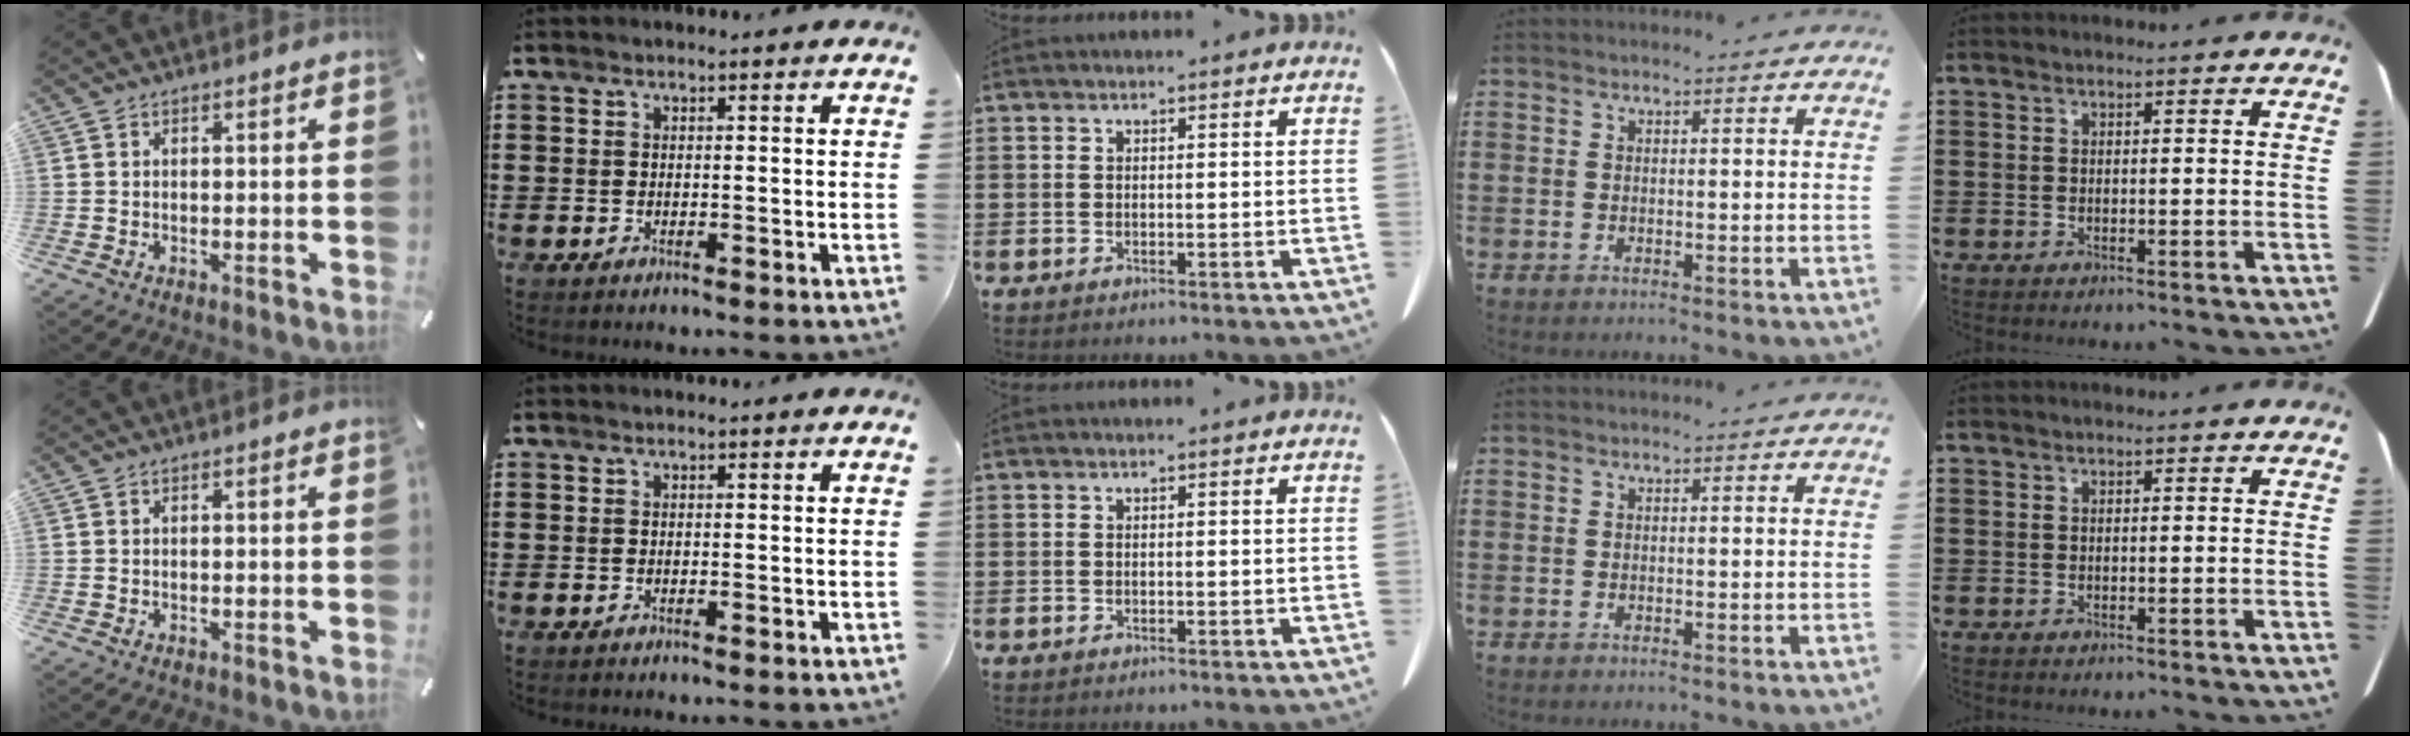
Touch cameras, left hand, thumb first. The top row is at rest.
{}